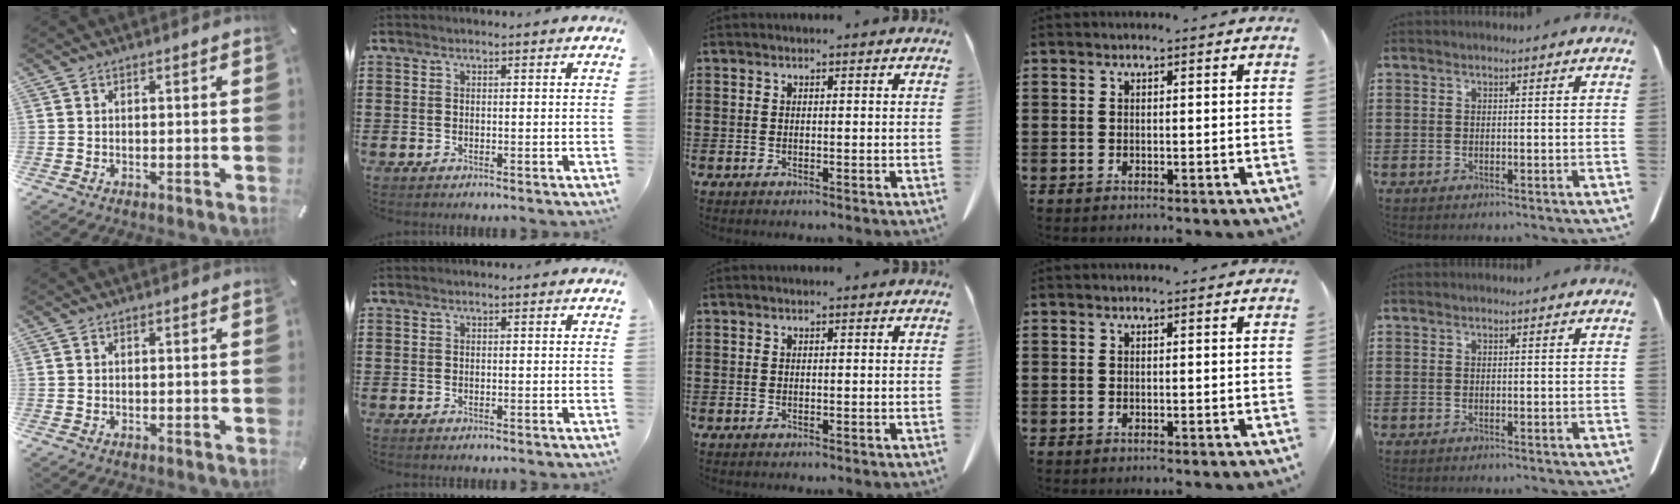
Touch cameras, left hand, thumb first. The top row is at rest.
{}